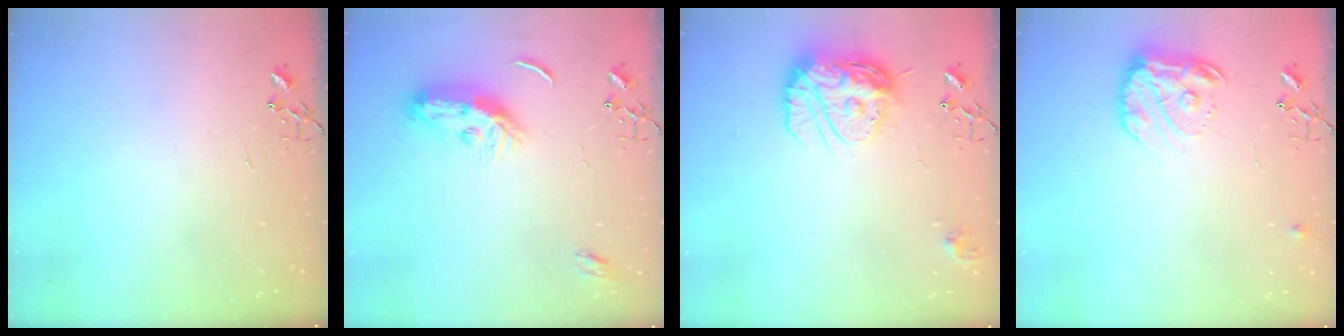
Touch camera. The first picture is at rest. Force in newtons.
{"total": 10.2, "press": 10.2, "slide": 0.5}
{"total": 14.6, "press": 14.5, "slide": 1.5}
{"total": 14.5, "press": 14.4, "slide": 0.8}